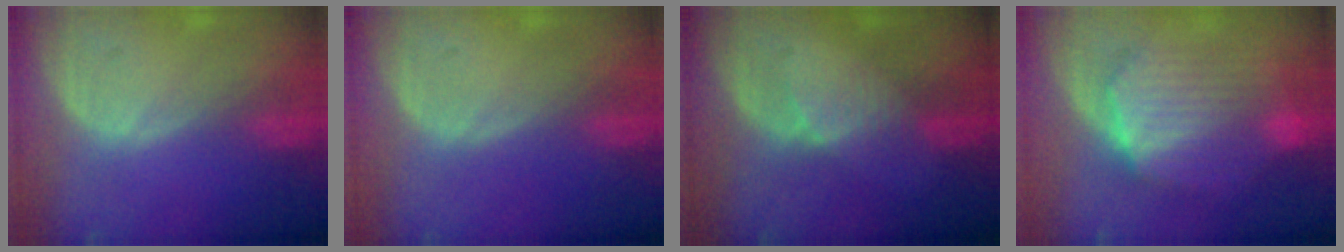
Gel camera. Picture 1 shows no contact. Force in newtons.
{"total": 0.0}
{"total": 2.7, "press": 2.7, "slide": 0.3}
{"total": 10.4, "press": 10.4, "slide": 0.8}